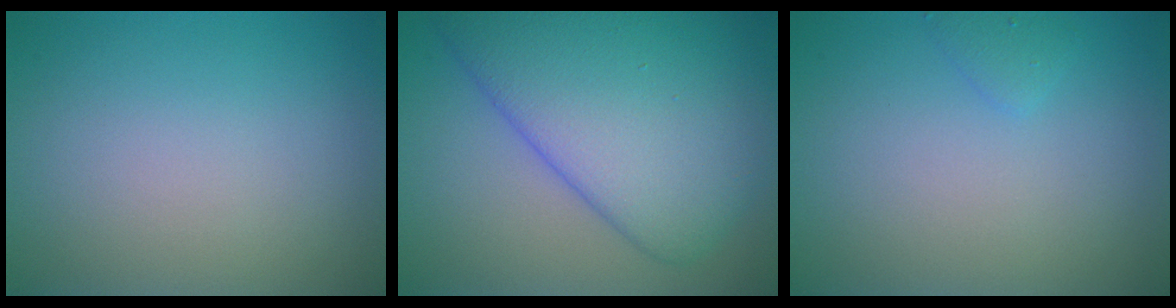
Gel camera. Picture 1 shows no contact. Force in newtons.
{"total": 9.9, "press": 9.9, "slide": 0.5}
{"total": 0.9, "press": 0.9, "slide": 0.0}